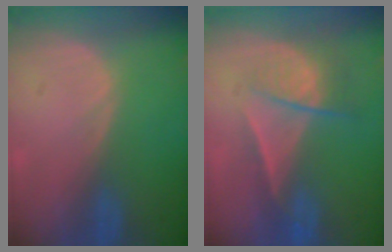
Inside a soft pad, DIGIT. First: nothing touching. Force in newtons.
{"total": 7.2, "press": 6.0, "slide": 3.9}